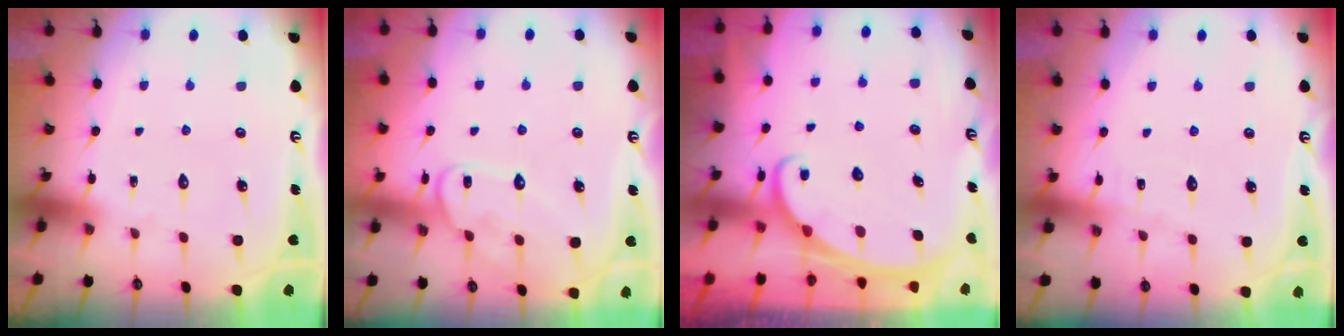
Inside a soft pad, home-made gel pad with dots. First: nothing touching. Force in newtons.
{"total": 11.8, "press": 11.8, "slide": 1.0}
{"total": 2.3, "press": 2.3, "slide": 0.2}
{"total": 1.8, "press": 1.8, "slide": 0.2}